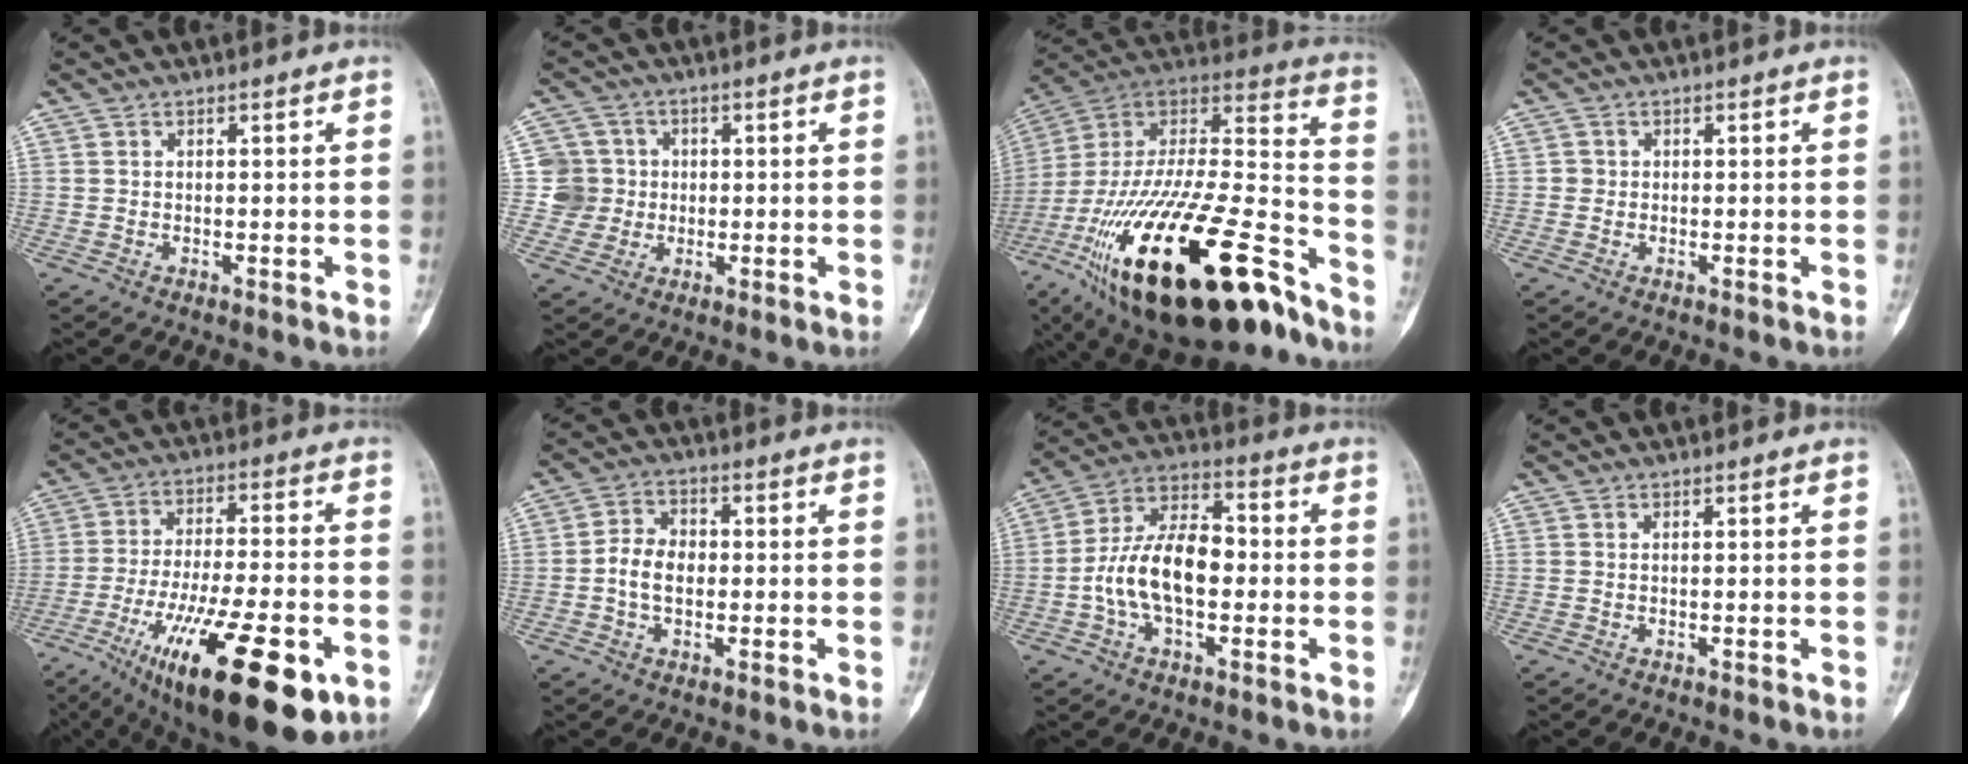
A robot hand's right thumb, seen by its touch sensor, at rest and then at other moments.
{"total": 6.3, "force": [0.2, 6.3, 0.3], "torque": [0.031, 0.012, -0.001]}
{"total": 39.5, "force": [-20.8, 14.8, 30.1], "torque": [-0.534, 0.041, -0.344]}
{"total": 1.0, "force": [-0.1, 1.0, 0.1], "torque": [0.004, 0.004, -0.002]}
{"total": 24.5, "force": [-10.8, 7.8, 20.6], "torque": [-0.327, 0.016, -0.164]}
{"total": 6.0, "force": [-0.7, 4.2, 4.2], "torque": [-0.069, 0.019, -0.019]}
{"total": 14.1, "force": [-1.6, 7.8, 11.6], "torque": [-0.207, 0.039, -0.034]}
{"total": 0.0}